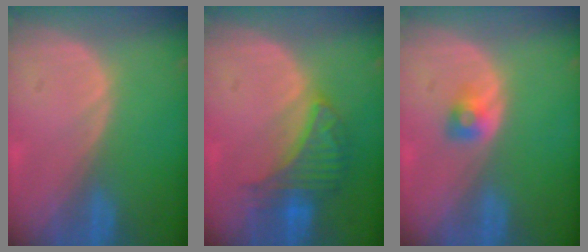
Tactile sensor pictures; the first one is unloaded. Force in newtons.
{"total": 6.6, "press": 6.2, "slide": 2.2}
{"total": 2.0, "press": 2.0, "slide": 0.3}